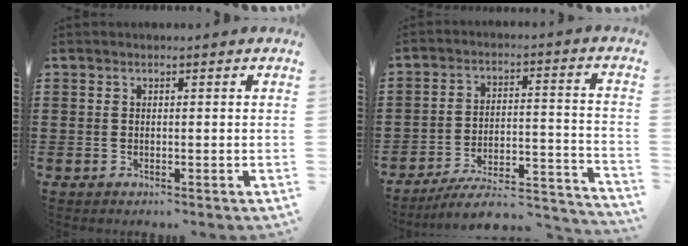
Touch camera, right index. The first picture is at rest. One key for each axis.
{"total": 7.5, "fx": -6.6, "fy": 1.4, "fz": 3.3, "tx": -0.050, "ty": 0.008, "tz": -0.128}